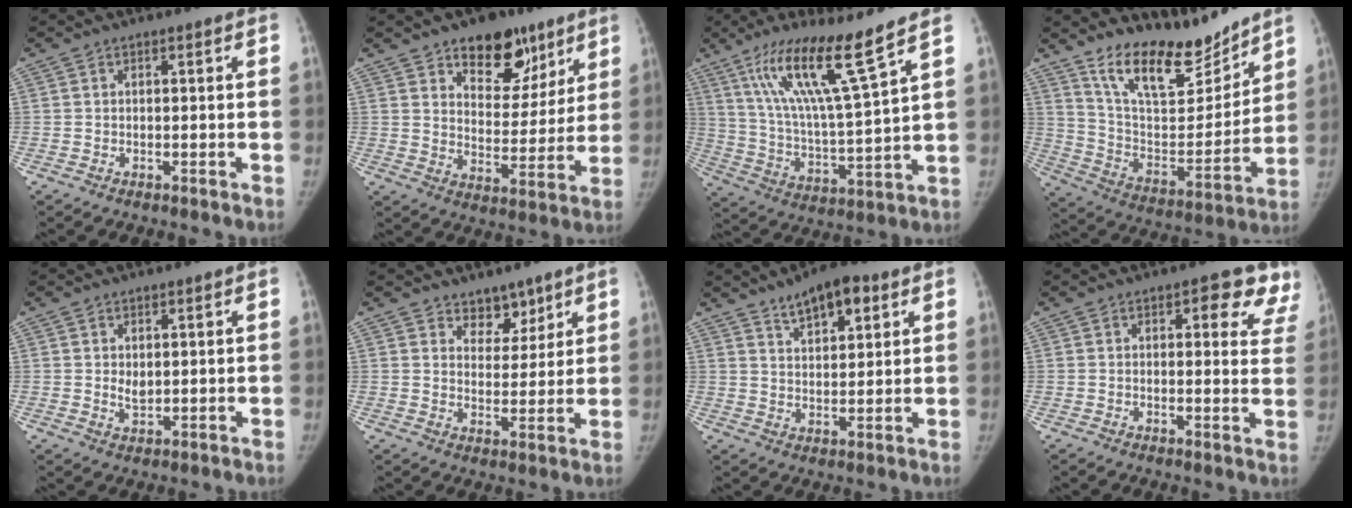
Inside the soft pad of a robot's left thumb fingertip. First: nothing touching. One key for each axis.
{"total": 14.8, "fx": 9.2, "fy": 8.6, "fz": 7.6, "tx": -0.048, "ty": -0.047, "tz": 0.140}
{"total": 16.4, "fx": 10.5, "fy": 0.6, "fz": 12.5, "tx": -0.220, "ty": -0.058, "tz": 0.198}
{"total": 18.0, "fx": 14.9, "fy": 6.2, "fz": 8.0, "tx": -0.079, "ty": -0.101, "tz": 0.261}
{"total": 2.4, "fx": 0.6, "fy": 1.7, "fz": 1.6, "tx": -0.016, "ty": -0.008, "tz": 0.015}
{"total": 5.8, "fx": 4.4, "fy": 3.5, "fz": 1.4, "tx": 0.016, "ty": -0.031, "tz": 0.071}
{"total": 8.9, "fx": 5.3, "fy": 3.9, "fz": 5.9, "tx": -0.069, "ty": -0.022, "tz": 0.085}
{"total": 10.1, "fx": 6.1, "fy": 4.5, "fz": 6.6, "tx": -0.028, "ty": -0.025, "tz": 0.054}